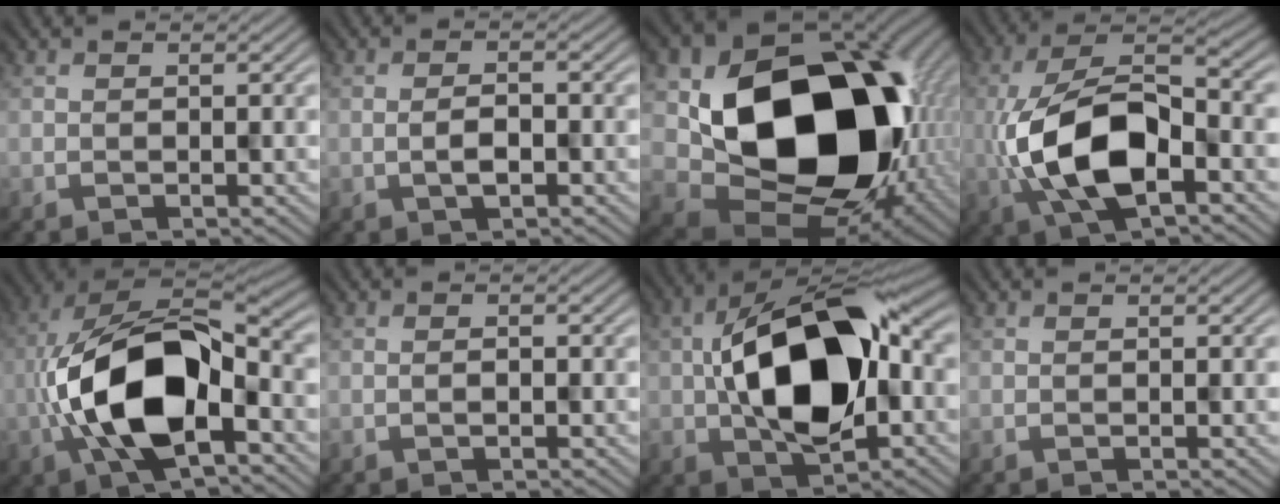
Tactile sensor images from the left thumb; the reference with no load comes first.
{"total": 1.8, "force": [-0.7, 0.7, 1.5], "torque": [-0.030, 0.001, -0.012]}
{"total": 17.7, "force": [1.2, 13.4, 11.5], "torque": [-0.193, -0.045, 0.052]}
{"total": 12.3, "force": [-3.4, 6.1, 10.1], "torque": [-0.213, -0.012, -0.068]}
{"total": 15.1, "force": [-3.4, 7.8, 12.5], "torque": [-0.244, -0.002, -0.074]}
{"total": 0.0}
{"total": 15.6, "force": [0.2, 9.1, 12.7], "torque": [-0.233, 0.014, 0.001]}
{"total": 0.0}